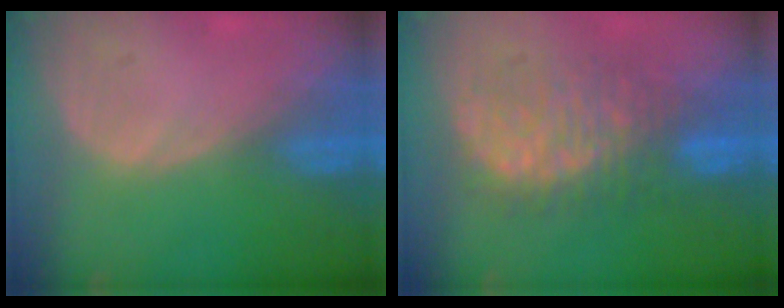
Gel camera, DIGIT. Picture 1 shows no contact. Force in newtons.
{"total": 8.8, "press": 8.8, "slide": 0.6}